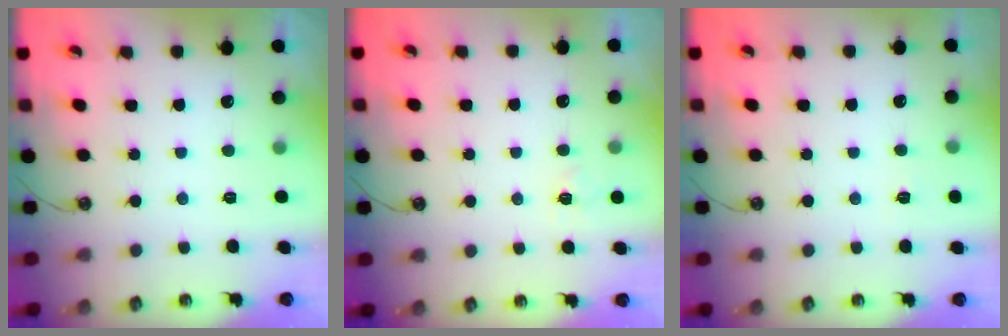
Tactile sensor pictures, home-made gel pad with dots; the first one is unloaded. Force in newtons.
{"total": 3.3, "press": 3.2, "slide": 0.5}
{"total": 2.7, "press": 2.7, "slide": 0.4}